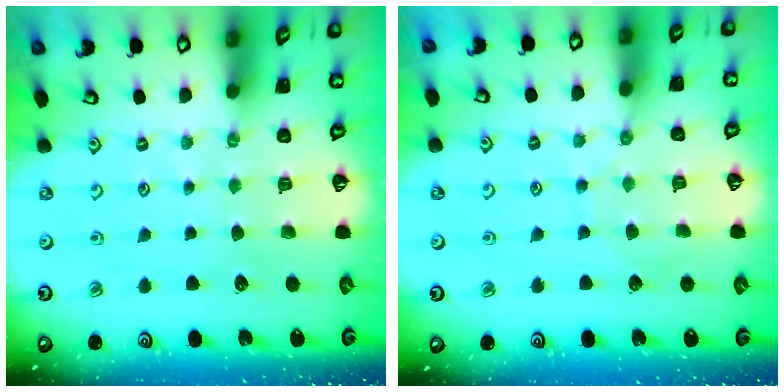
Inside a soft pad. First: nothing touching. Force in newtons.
{"total": 6.0, "press": 6.0, "slide": 0.5}